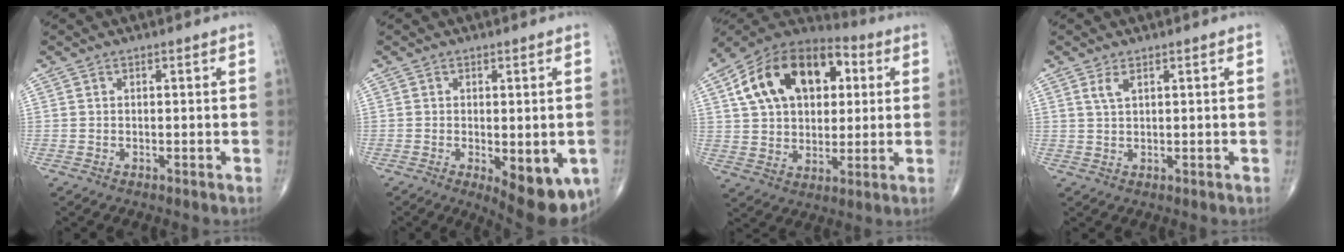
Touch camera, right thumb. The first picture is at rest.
{"total": 11.8, "force": [-4.2, 5.0, 9.9], "torque": [-0.121, -0.010, -0.048]}
{"total": 21.6, "force": [6.2, 13.9, 15.4], "torque": [-0.228, 0.016, 0.095]}
{"total": 2.0, "force": [1.1, 0.7, 1.5], "torque": [-0.035, 0.000, 0.027]}